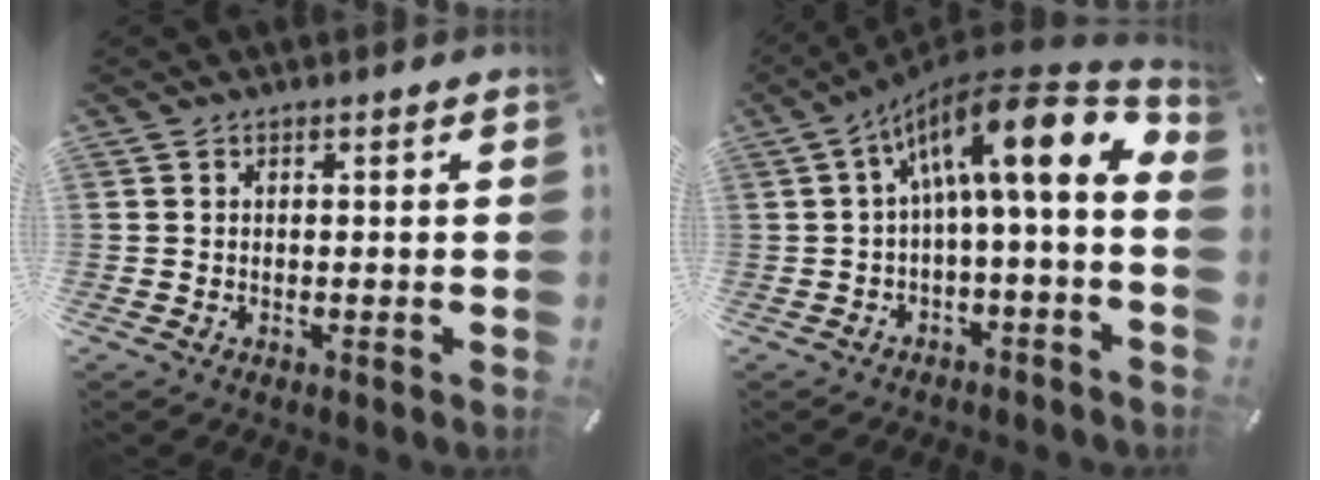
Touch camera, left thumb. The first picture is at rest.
{"total": 16.3, "force": [3.2, 4.6, 15.3], "torque": [-0.235, -0.018, 0.046]}